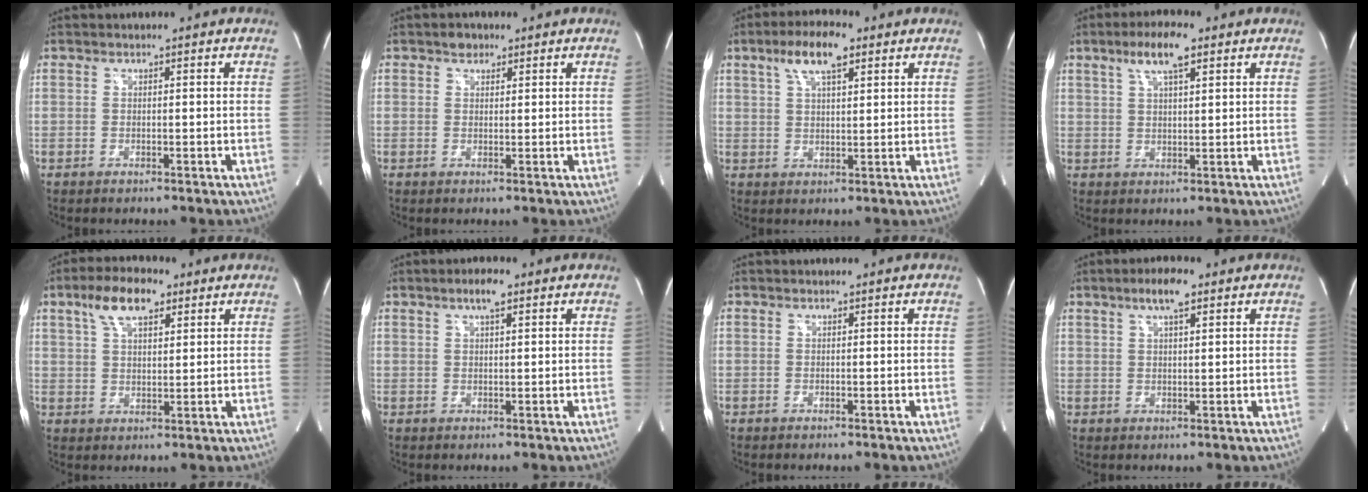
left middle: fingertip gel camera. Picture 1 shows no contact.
{"total": 1.8, "force": [1.2, 1.2, 0.6], "torque": [-0.011, 0.002, 0.019]}
{"total": 7.5, "force": [4.3, 2.1, 5.8], "torque": [-0.115, 0.016, 0.077]}
{"total": 6.6, "force": [3.8, 1.3, 5.2], "torque": [-0.103, 0.012, 0.069]}
{"total": 8.1, "force": [4.7, 3.3, 5.8], "torque": [-0.114, 0.019, 0.087]}
{"total": 3.3, "force": [2.0, 0.6, 2.6], "torque": [-0.049, 0.006, 0.035]}
{"total": 0.0}
{"total": 4.9, "force": [3.0, 0.9, 3.8], "torque": [-0.075, 0.008, 0.051]}